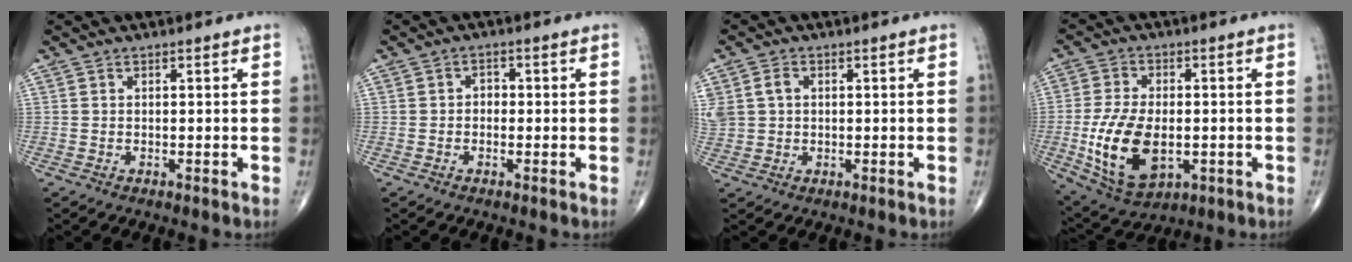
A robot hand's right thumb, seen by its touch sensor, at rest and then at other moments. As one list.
[{"total": 1.7, "force": [-0.3, 1.4, 0.9], "torque": [-0.001, 0.008, -0.011]}, {"total": 7.4, "force": [1.5, 6.0, 4.1], "torque": [-0.110, 0.013, 0.037]}, {"total": 14.7, "force": [-2.7, 8.4, 11.7], "torque": [-0.217, -0.007, -0.033]}]